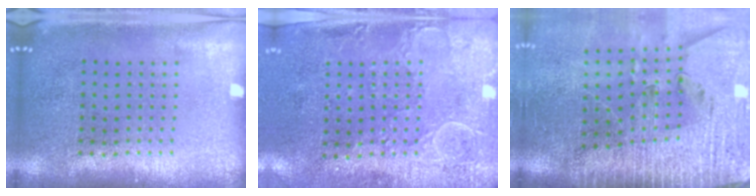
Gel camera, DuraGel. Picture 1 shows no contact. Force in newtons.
{"total": 3.0, "press": 2.3, "slide": 1.9}
{"total": 3.7, "press": 3.2, "slide": 1.9}